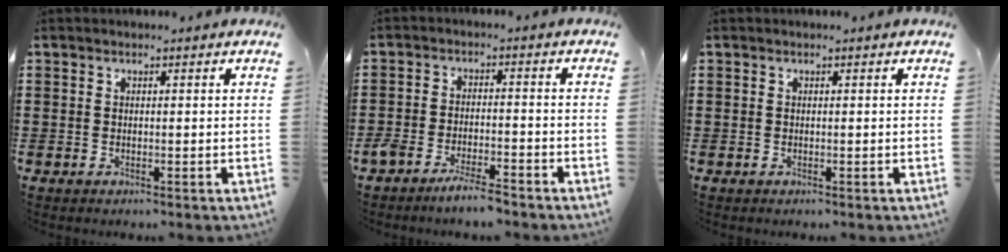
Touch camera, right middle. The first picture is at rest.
{"total": 4.3, "force": [-3.8, 0.4, 1.8], "torque": [-0.045, -0.003, -0.076]}
{"total": 0.0}